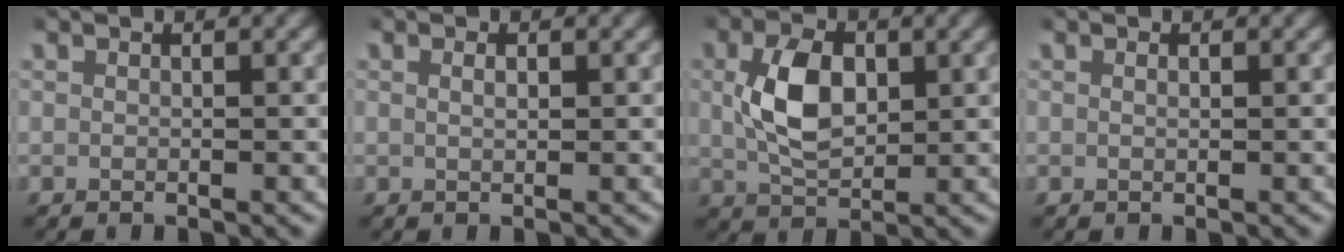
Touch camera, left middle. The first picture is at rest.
{"total": 0.7, "force": [0.2, 0.3, 0.6], "torque": [-0.010, -0.002, 0.005]}
{"total": 5.3, "force": [0.6, 3.2, 4.2], "torque": [-0.083, -0.002, 0.013]}
{"total": 0.0}